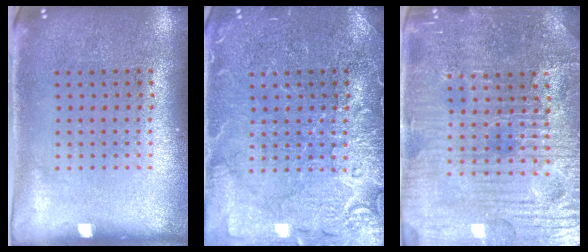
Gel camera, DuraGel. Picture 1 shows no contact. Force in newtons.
{"total": 5.2, "press": 5.2, "slide": 0.7}
{"total": 5.3, "press": 5.0, "slide": 1.5}